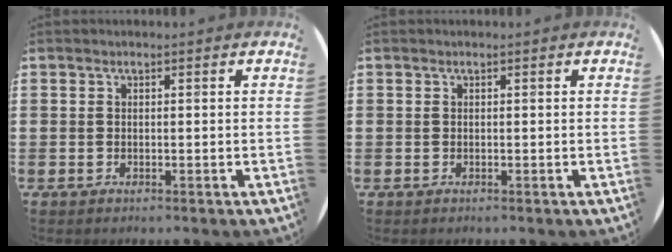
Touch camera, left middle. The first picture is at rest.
{"total": 0.0}